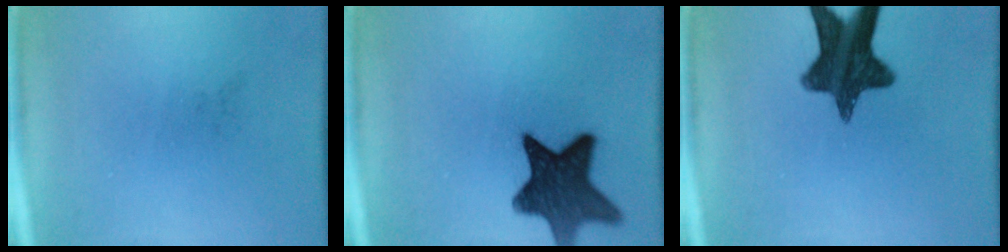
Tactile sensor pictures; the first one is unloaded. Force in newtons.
{"total": 12.4}
{"total": 13.0}